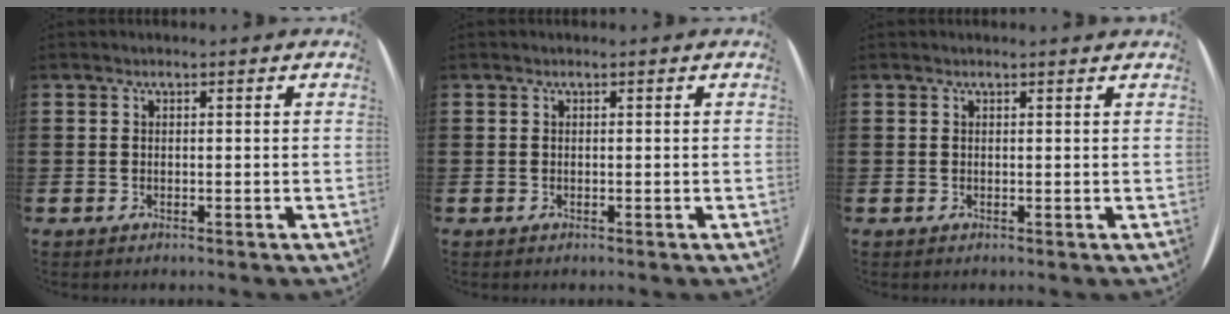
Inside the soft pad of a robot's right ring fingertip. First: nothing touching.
{"total": 0.0}
{"total": 0.0}